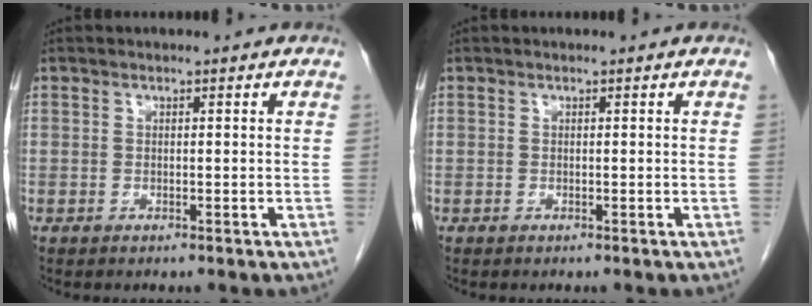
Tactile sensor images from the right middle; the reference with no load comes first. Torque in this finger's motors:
{"motor_torque": [-0.43, -0.01, -0.01, -0.01]}